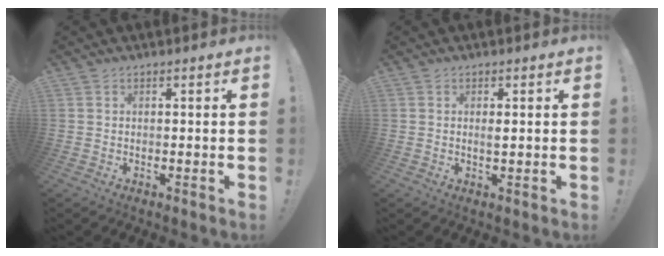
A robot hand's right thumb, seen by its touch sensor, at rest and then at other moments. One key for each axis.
{"total": 1.2, "fx": 0.1, "fy": 0.4, "fz": 1.2, "tx": -0.020, "ty": -0.002, "tz": 0.001}